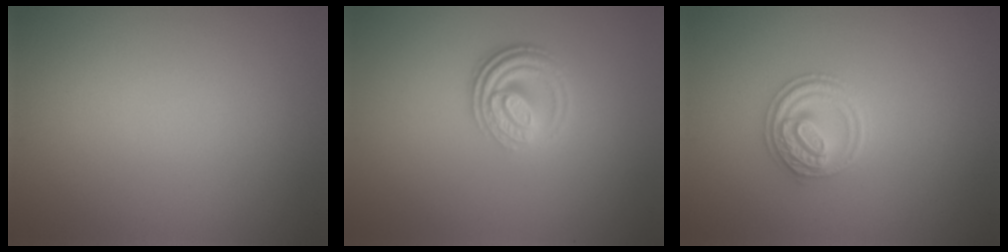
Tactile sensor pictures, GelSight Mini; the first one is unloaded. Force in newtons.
{"total": 3.9, "press": 2.7, "slide": 2.8}
{"total": 2.8, "press": 2.7, "slide": 0.6}